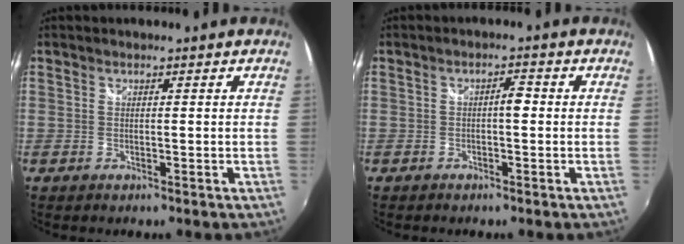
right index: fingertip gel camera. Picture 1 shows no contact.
{"total": 2.1, "force": [-0.2, 0.8, 1.9], "torque": [-0.031, 0.007, -0.005]}